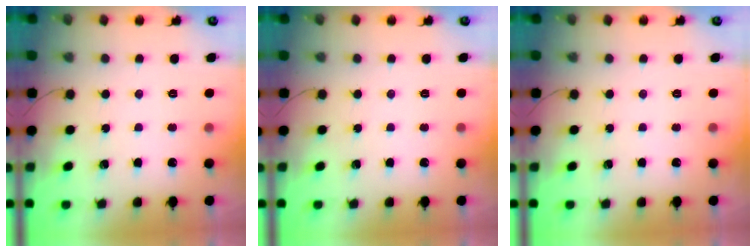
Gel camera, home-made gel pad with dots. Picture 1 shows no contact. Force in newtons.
{"total": 0.0}
{"total": 0.0}